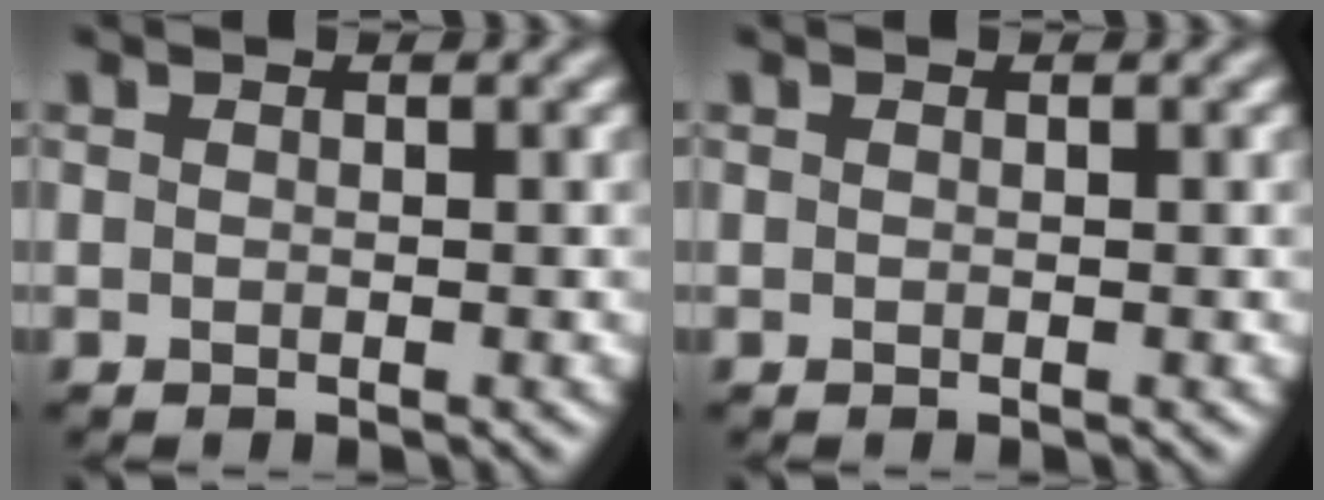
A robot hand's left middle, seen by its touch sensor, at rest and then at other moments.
{"total": 0.0}